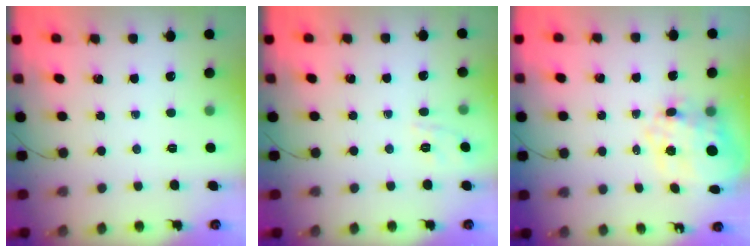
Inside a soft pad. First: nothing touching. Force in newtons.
{"total": 1.9, "press": 0.2, "slide": 1.9}
{"total": 10.8, "press": 10.5, "slide": 2.7}